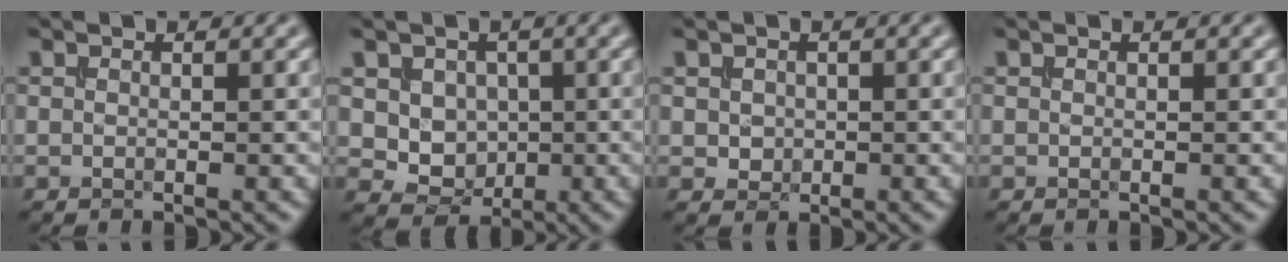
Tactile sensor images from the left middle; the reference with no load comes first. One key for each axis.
{"total": 4.0, "fx": 0.6, "fy": 3.5, "fz": 2.0, "tx": -0.038, "ty": -0.013, "tz": 0.015}
{"total": 1.3, "fx": 0.0, "fy": 1.1, "fz": 0.5, "tx": -0.012, "ty": -0.004, "tz": 0.003}
{"total": 0.0}